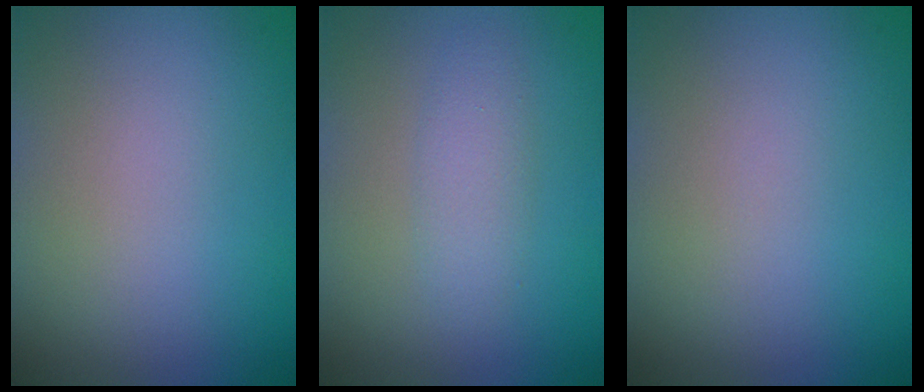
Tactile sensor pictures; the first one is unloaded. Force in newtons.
{"total": 1.9, "press": 1.9, "slide": 0.1}
{"total": 0.0}